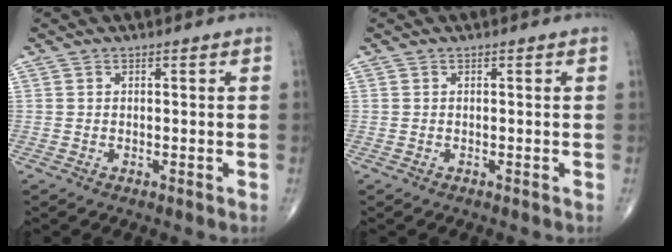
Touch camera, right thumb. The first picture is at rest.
{"total": 0.0}